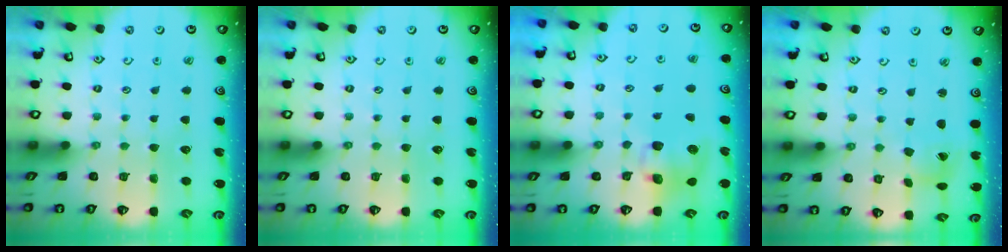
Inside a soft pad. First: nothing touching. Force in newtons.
{"total": 0.0}
{"total": 9.4, "press": 9.3, "slide": 1.4}
{"total": 2.0, "press": 2.0, "slide": 0.3}